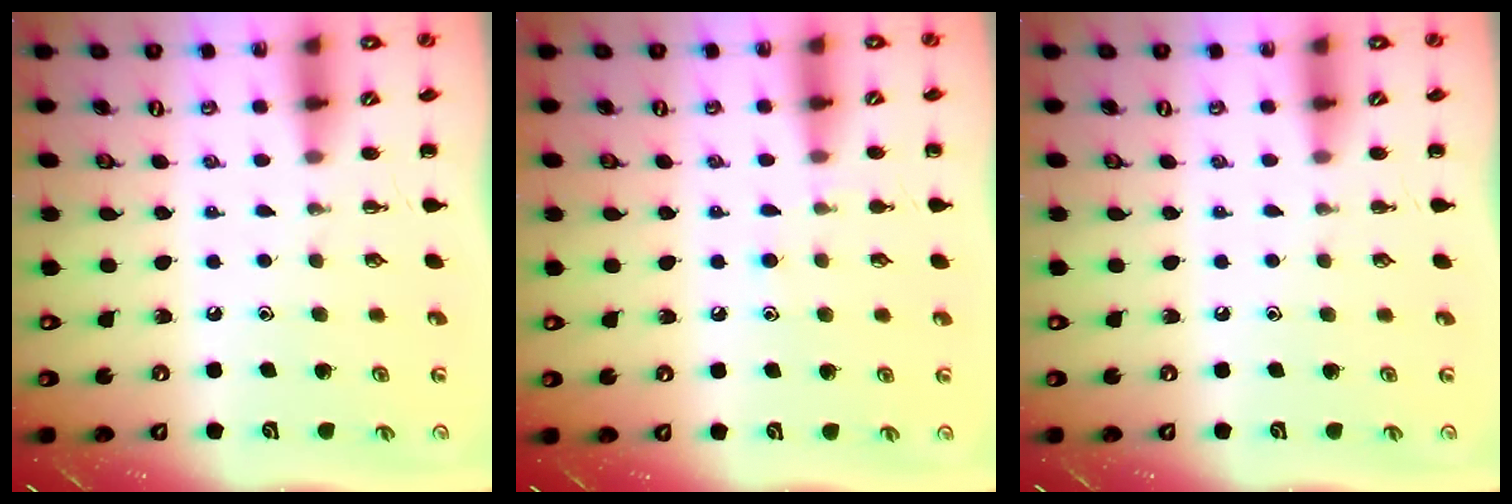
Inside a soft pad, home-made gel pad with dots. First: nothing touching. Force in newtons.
{"total": 6.0, "press": 5.6, "slide": 2.2}
{"total": 0.0}